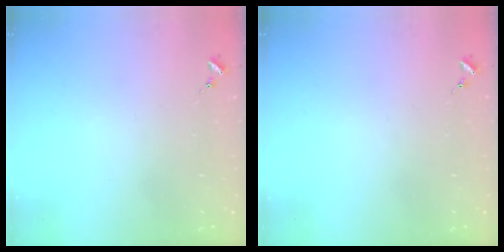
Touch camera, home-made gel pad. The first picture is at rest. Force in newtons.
{"total": 0.0}